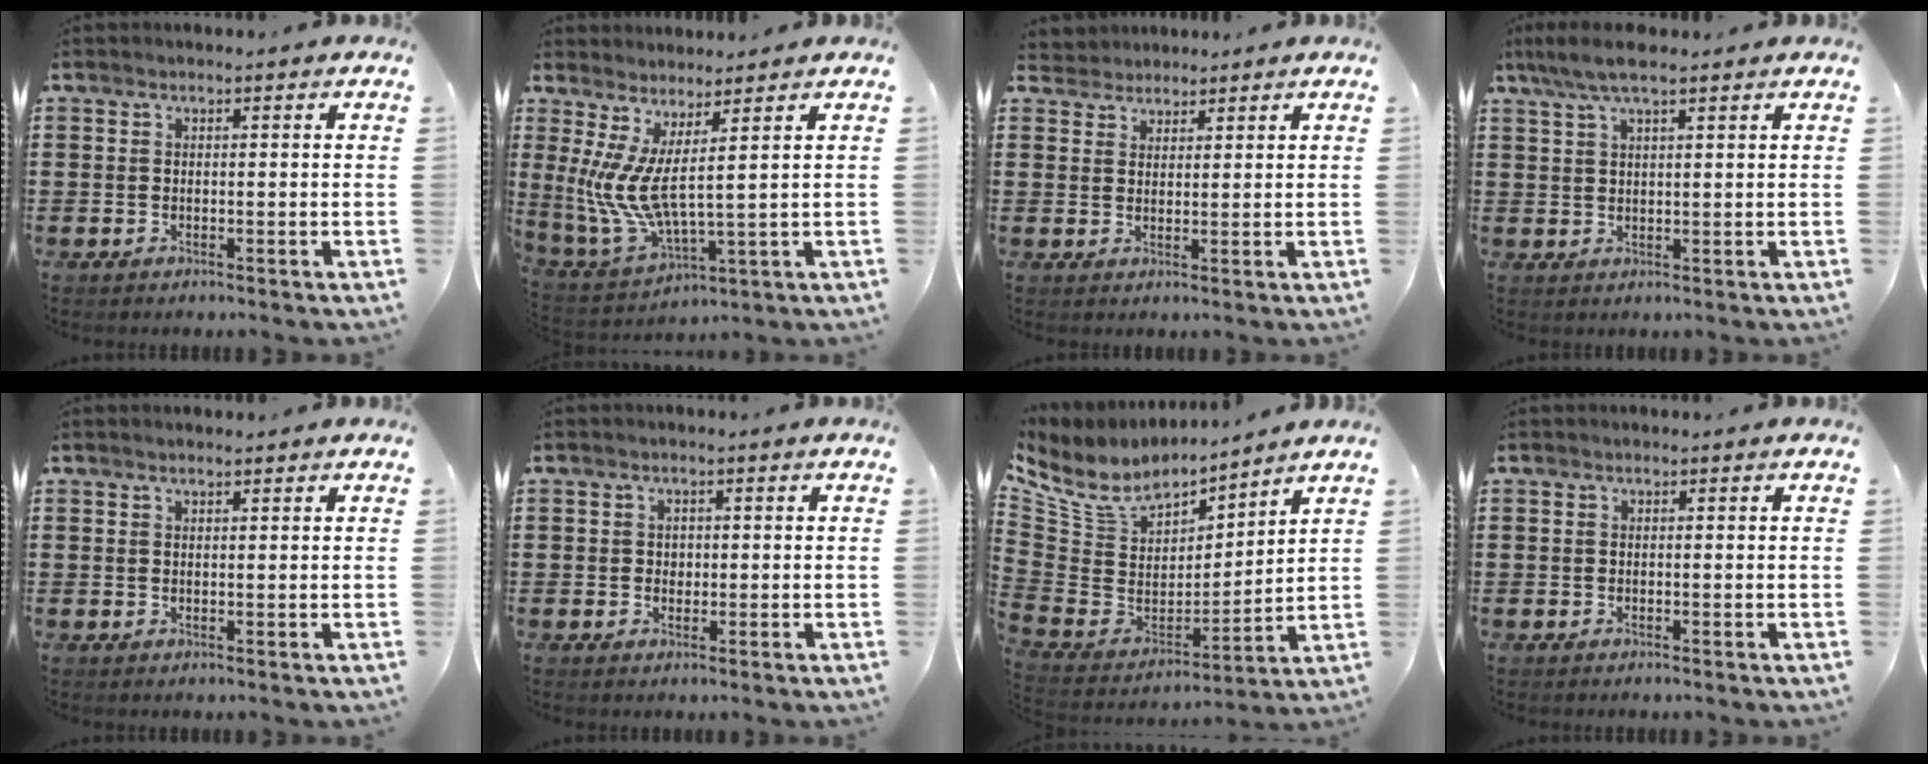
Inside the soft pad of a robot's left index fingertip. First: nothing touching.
{"total": 6.8, "force": [2.6, 0.9, 6.2], "torque": [-0.156, -0.043, 0.044]}
{"total": 2.3, "force": [2.1, 0.9, -0.5], "torque": [0.000, 0.004, 0.041]}
{"total": 5.2, "force": [3.7, 0.8, 3.5], "torque": [-0.076, -0.001, 0.067]}
{"total": 0.8, "force": [0.7, 0.0, 0.5], "torque": [-0.010, -0.001, 0.013]}
{"total": 1.3, "force": [0.1, 1.2, 0.5], "torque": [-0.012, 0.006, 0.001]}
{"total": 7.9, "force": [5.7, 4.1, 3.6], "torque": [-0.111, -0.044, 0.101]}
{"total": 0.0}